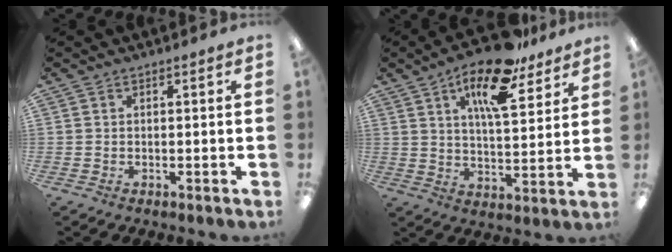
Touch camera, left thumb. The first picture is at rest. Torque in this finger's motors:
{"motor_torque": [0.09, 0.53, 1.25, -1.53, 0.12]}